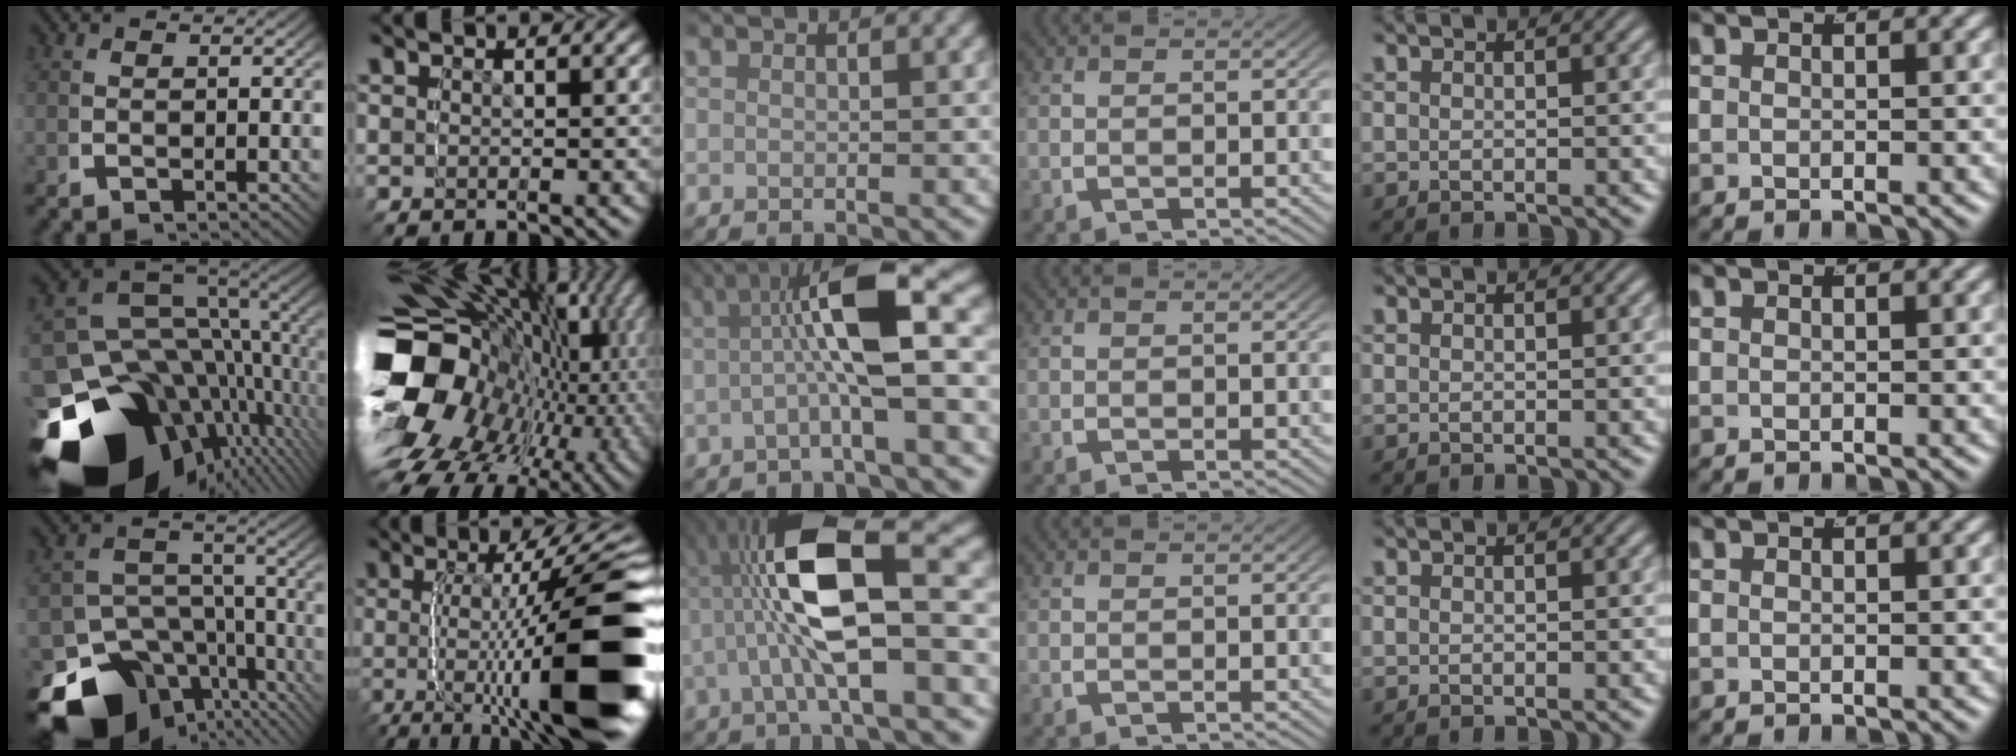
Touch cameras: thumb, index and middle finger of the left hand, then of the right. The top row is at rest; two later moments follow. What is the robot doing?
{"motion": "grasp_and_lifting", "object": "button"}